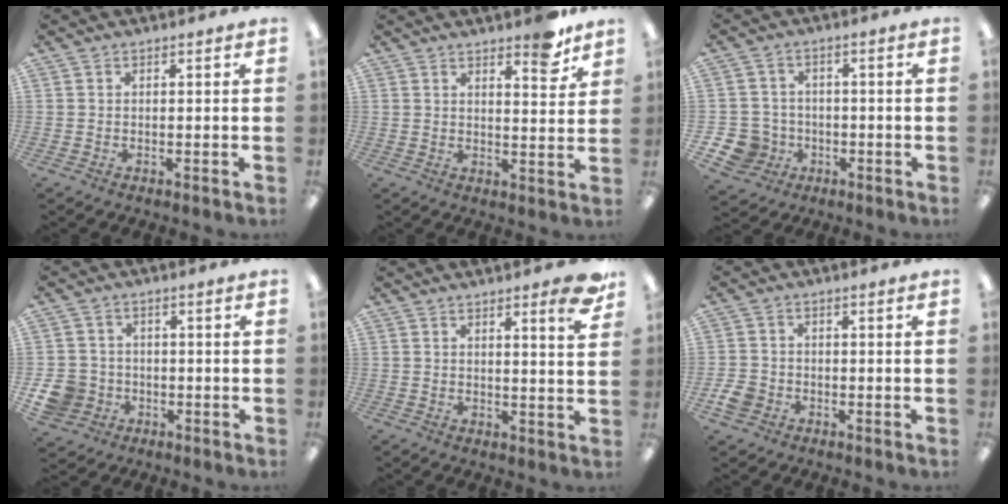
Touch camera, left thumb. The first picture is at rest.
{"total": 7.1, "force": [5.5, 2.2, 3.8], "torque": [-0.032, -0.037, 0.087]}
{"total": 7.2, "force": [-2.4, 6.6, 1.8], "torque": [-0.055, 0.015, -0.041]}
{"total": 7.7, "force": [-2.5, 6.9, 2.5], "torque": [-0.061, 0.022, -0.044]}
{"total": 5.9, "force": [4.1, 0.7, 4.1], "torque": [-0.050, -0.024, 0.062]}
{"total": 4.4, "force": [-1.9, 3.5, 1.8], "torque": [-0.038, 0.007, -0.035]}